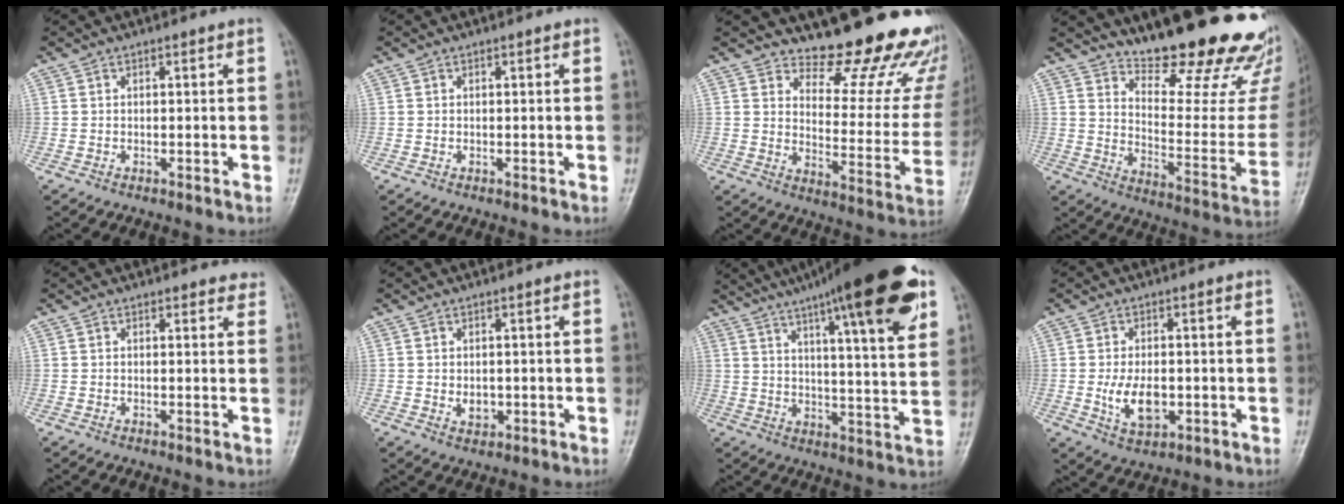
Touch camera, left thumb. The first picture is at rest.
{"total": 0.0}
{"total": 19.1, "force": [16.4, 6.2, 7.5], "torque": [-0.038, -0.155, 0.194]}
{"total": 25.5, "force": [21.0, 6.5, 13.0], "torque": [-0.144, -0.156, 0.280]}
{"total": 2.3, "force": [2.0, 1.1, 0.3], "torque": [0.018, -0.009, 0.010]}
{"total": 2.5, "force": [-0.1, 1.9, 1.7], "torque": [-0.016, -0.002, 0.003]}
{"total": 24.3, "force": [14.1, 4.6, 19.2], "torque": [-0.271, -0.026, 0.197]}
{"total": 7.1, "force": [-1.0, 4.2, 5.6], "torque": [-0.093, -0.007, -0.012]}